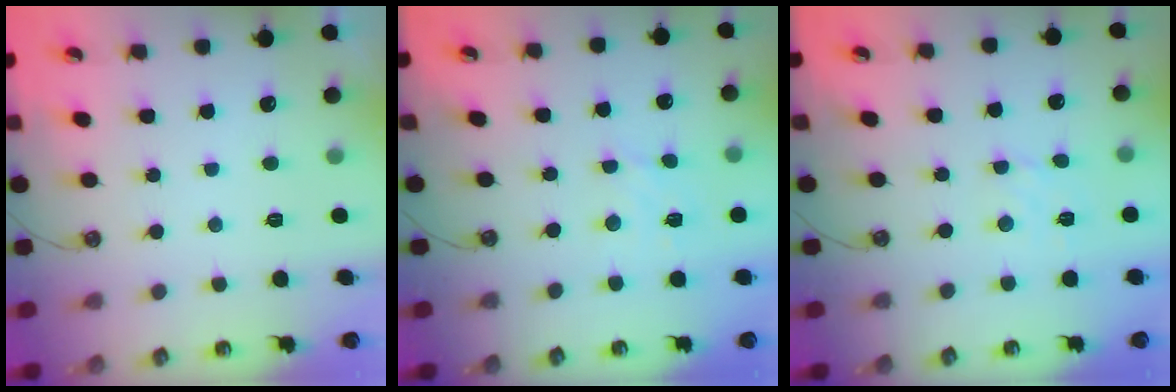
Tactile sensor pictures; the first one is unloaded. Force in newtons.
{"total": 3.9, "press": 3.9, "slide": 0.5}
{"total": 2.1, "press": 2.1, "slide": 0.5}